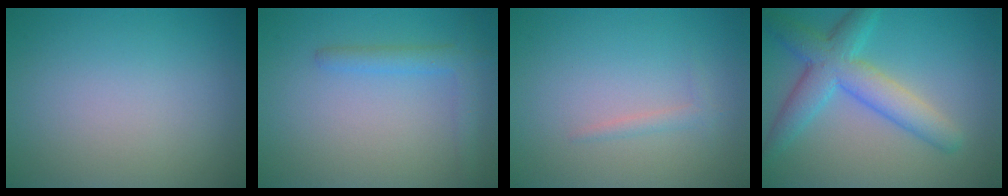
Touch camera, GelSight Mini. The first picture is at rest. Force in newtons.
{"total": 2.4, "press": 2.4, "slide": 0.2}
{"total": 1.0, "press": 1.0, "slide": 0.1}
{"total": 5.7, "press": 5.7, "slide": 0.1}